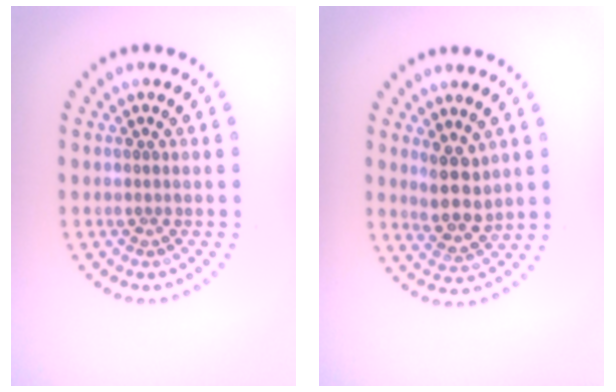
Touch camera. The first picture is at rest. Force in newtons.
{"total": 3.2, "press": 2.9, "slide": 1.5}